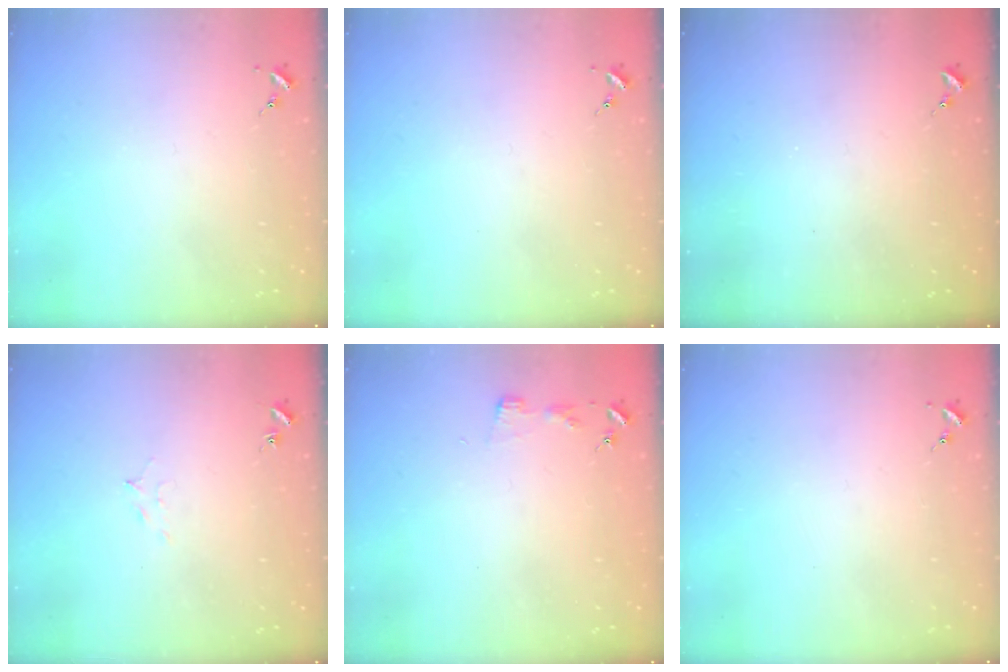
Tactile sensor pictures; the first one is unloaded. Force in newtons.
{"total": 0.0}
{"total": 0.0}
{"total": 5.3, "press": 5.1, "slide": 1.0}
{"total": 2.9, "press": 2.9, "slide": 0.3}
{"total": 0.0}